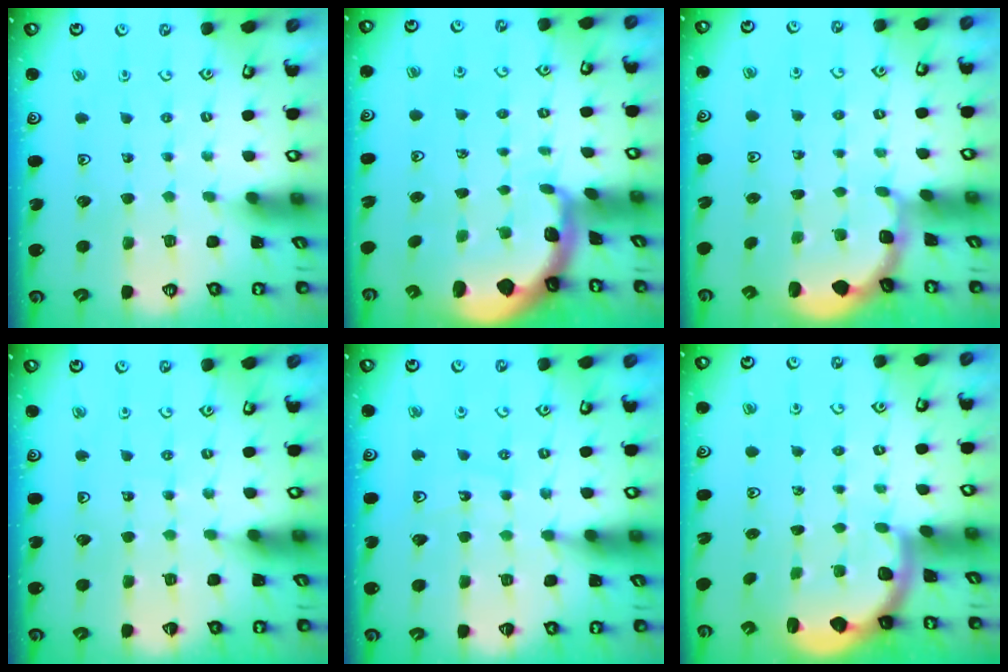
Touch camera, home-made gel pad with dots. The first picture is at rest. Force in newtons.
{"total": 1.7, "press": 1.6, "slide": 0.4}
{"total": 1.8, "press": 1.6, "slide": 0.7}
{"total": 4.2, "press": 4.1, "slide": 0.4}
{"total": 11.5, "press": 11.0, "slide": 3.3}
{"total": 2.4, "press": 1.7, "slide": 1.6}